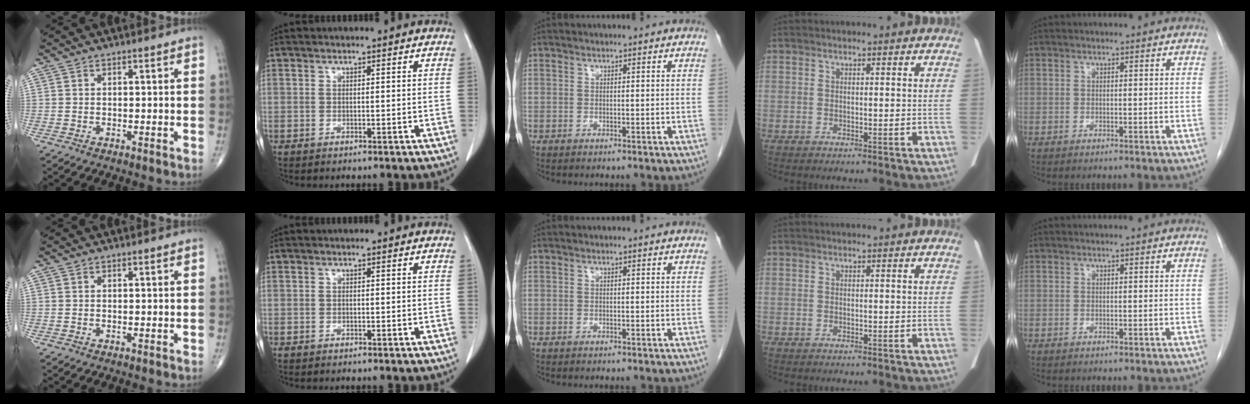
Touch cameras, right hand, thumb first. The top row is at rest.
{}